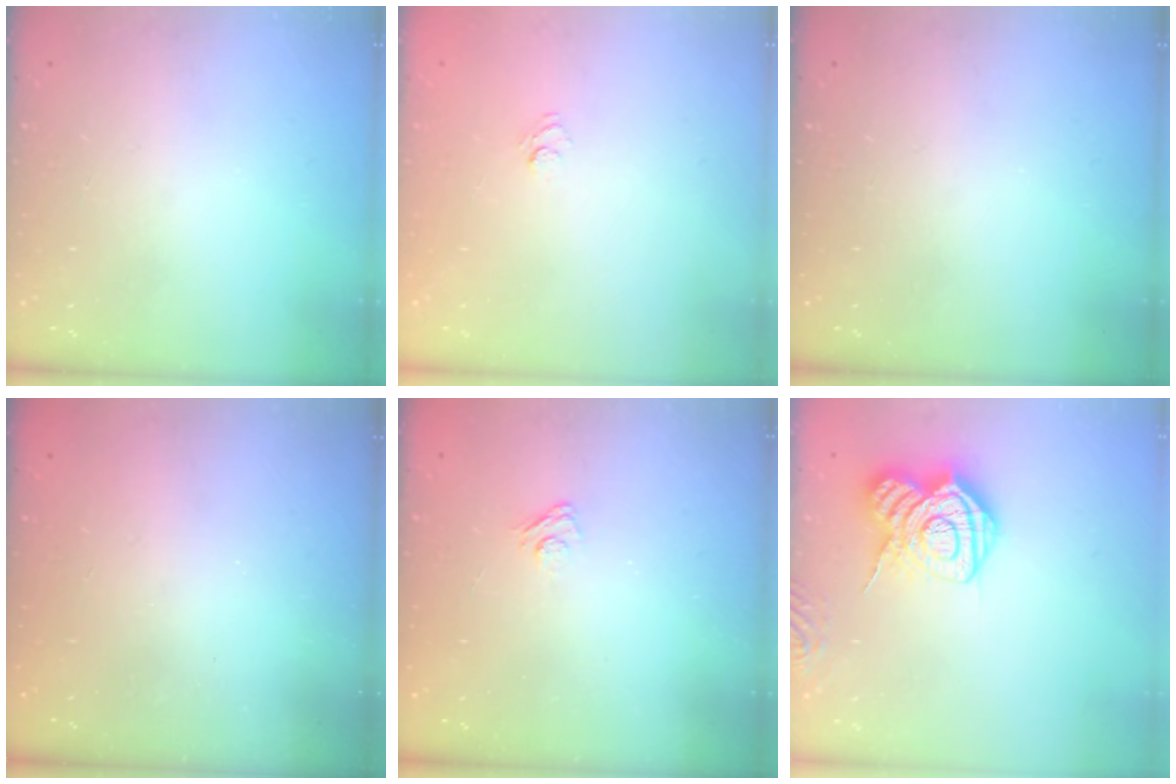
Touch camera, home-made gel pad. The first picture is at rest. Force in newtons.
{"total": 4.2, "press": 4.0, "slide": 1.2}
{"total": 0.0}
{"total": 2.4, "press": 2.3, "slide": 0.8}
{"total": 3.1, "press": 2.8, "slide": 1.3}
{"total": 13.5, "press": 13.5, "slide": 0.9}